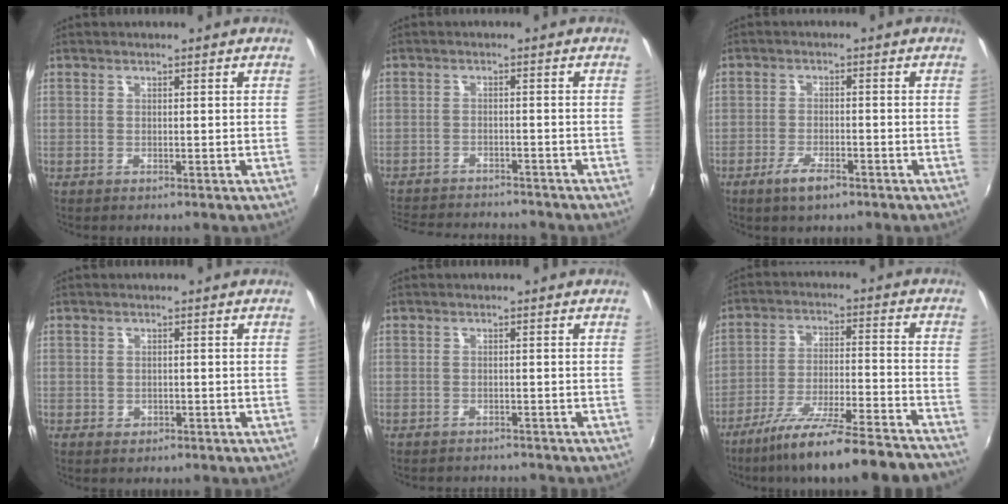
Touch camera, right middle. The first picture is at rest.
{"total": 12.6, "force": [-11.4, 2.9, 4.5], "torque": [-0.109, -0.010, -0.170]}
{"total": 4.7, "force": [-3.1, 1.4, 3.2], "torque": [-0.076, -0.007, -0.056]}
{"total": 1.3, "force": [-0.6, 1.1, 0.4], "torque": [-0.007, -0.002, -0.007]}
{"total": 4.0, "force": [-3.7, 0.9, 1.2], "torque": [-0.032, -0.011, -0.052]}
{"total": 22.5, "force": [-19.8, 0.3, 10.6], "torque": [-0.183, -0.054, -0.292]}